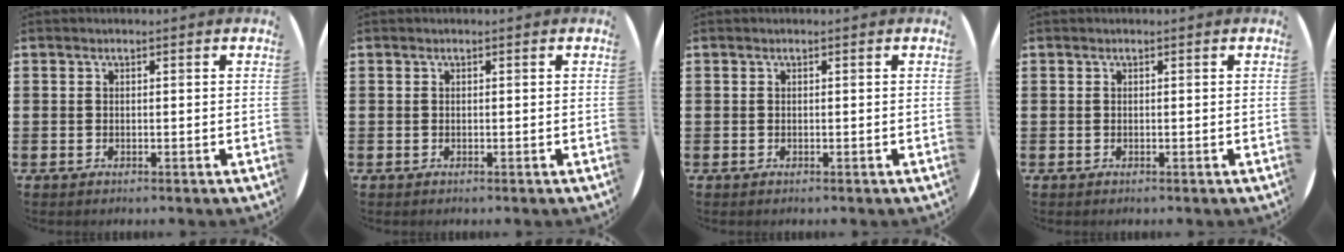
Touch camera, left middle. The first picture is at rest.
{"total": 0.0}
{"total": 0.0}
{"total": 0.0}